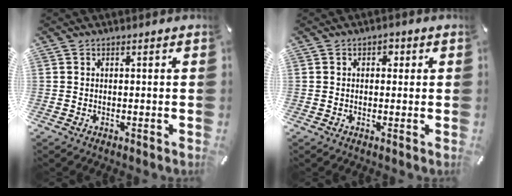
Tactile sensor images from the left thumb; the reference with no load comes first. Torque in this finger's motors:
{"motor_torque": [0.18, 0.30, 0.12, -0.18, 0.01]}